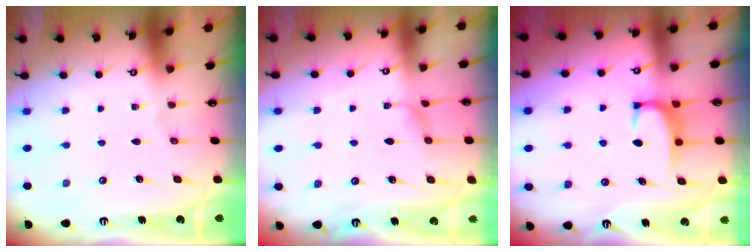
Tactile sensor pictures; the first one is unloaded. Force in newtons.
{"total": 1.2, "press": 1.2, "slide": 0.4}
{"total": 1.8, "press": 1.7, "slide": 0.5}